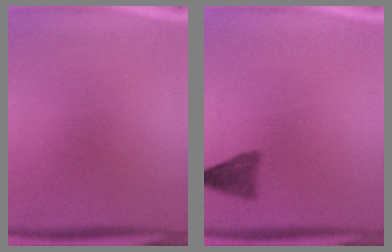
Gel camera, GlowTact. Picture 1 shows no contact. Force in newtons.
{"total": 2.9}